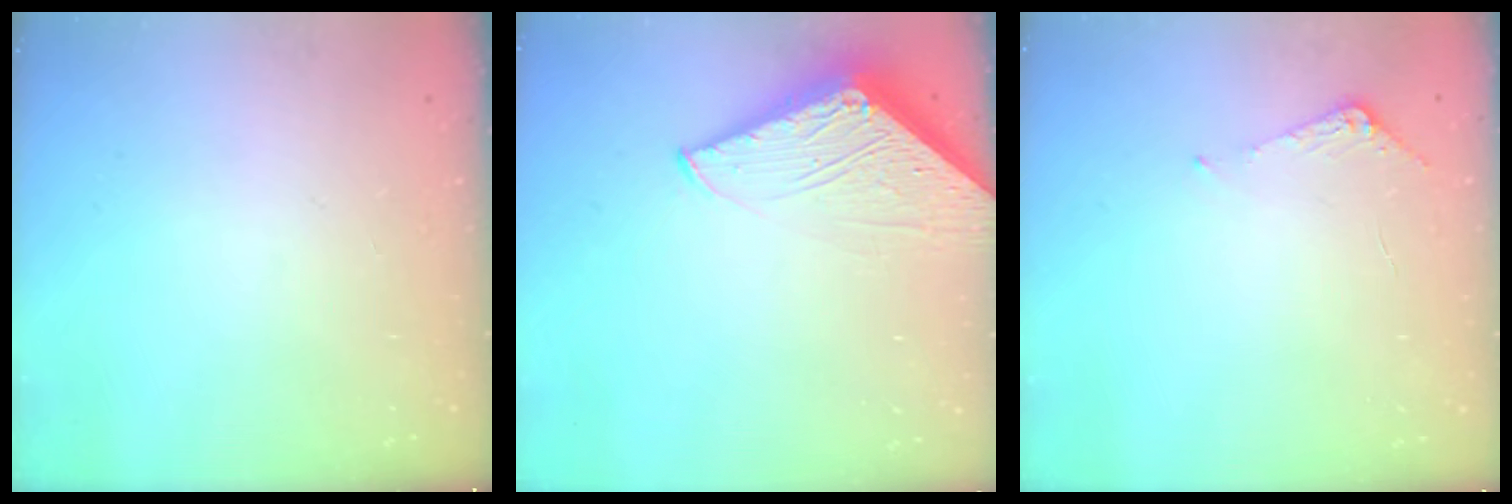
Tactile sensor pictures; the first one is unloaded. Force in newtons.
{"total": 5.3, "press": 5.3, "slide": 0.6}
{"total": 5.7, "press": 5.6, "slide": 0.5}